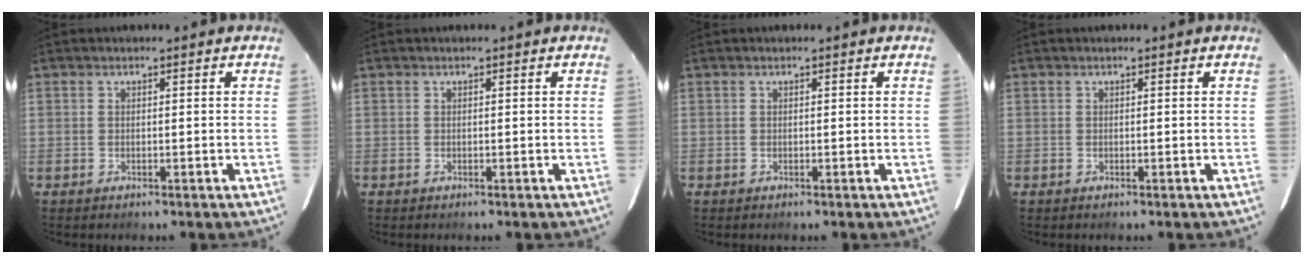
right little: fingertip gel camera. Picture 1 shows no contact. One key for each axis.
{"total": 0.0}
{"total": 0.0}
{"total": 0.0}